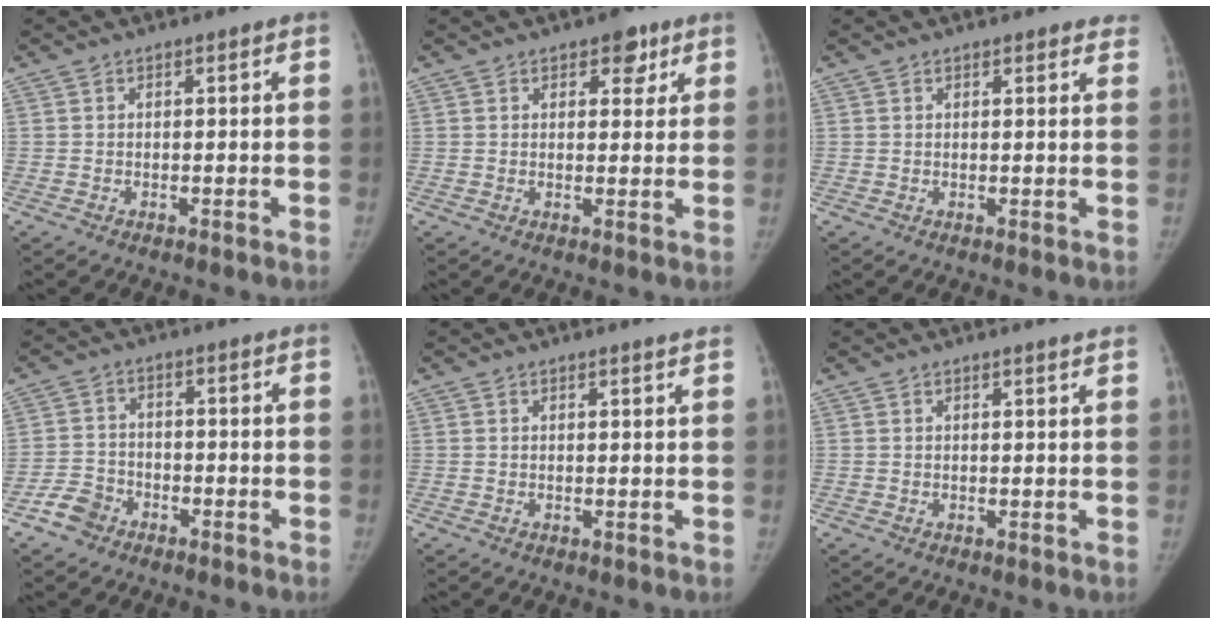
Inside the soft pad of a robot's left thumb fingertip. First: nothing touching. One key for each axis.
{"total": 4.2, "fx": 2.4, "fy": 2.6, "fz": 2.3, "tx": -0.001, "ty": -0.009, "tz": 0.027}
{"total": 3.1, "fx": 2.9, "fy": 1.0, "fz": 0.7, "tx": 0.018, "ty": -0.008, "tz": 0.017}
{"total": 4.7, "fx": -3.1, "fy": 3.3, "fz": 1.2, "tx": -0.014, "ty": 0.022, "tz": -0.062}
{"total": 1.5, "fx": 1.3, "fy": -0.3, "fz": 0.8, "tx": -0.005, "ty": -0.004, "tz": 0.016}
{"total": 1.9, "fx": 1.6, "fy": -0.3, "fz": 0.9, "tx": -0.006, "ty": -0.005, "tz": 0.016}